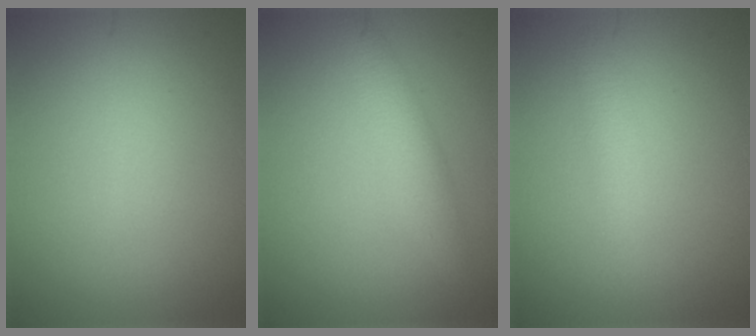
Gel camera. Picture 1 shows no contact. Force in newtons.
{"total": 2.5, "press": 2.5, "slide": 0.1}
{"total": 1.7, "press": 1.7, "slide": 0.1}